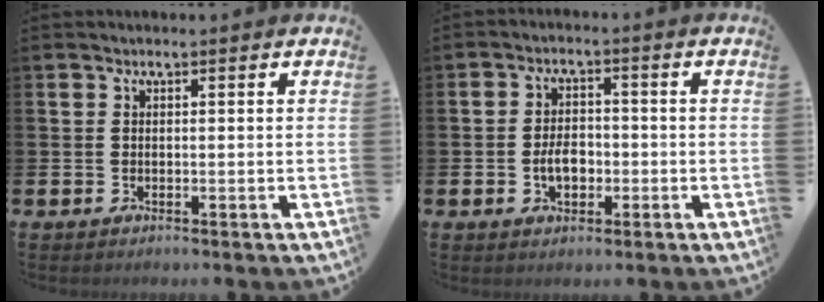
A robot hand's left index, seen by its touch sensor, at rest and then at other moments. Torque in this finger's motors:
{"motor_torque": [0.42, 0.40, 0.11, 0.08]}